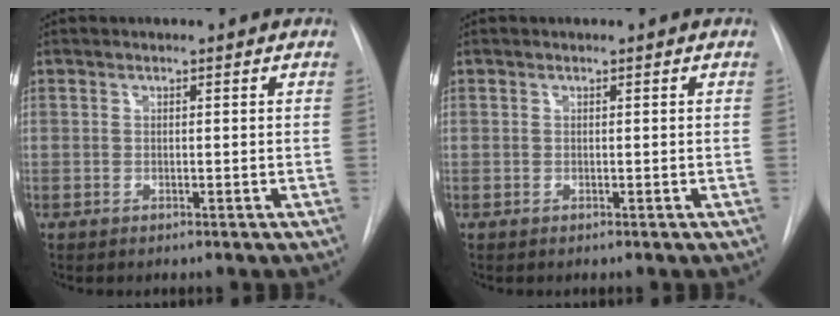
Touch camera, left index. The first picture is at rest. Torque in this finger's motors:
{"motor_torque": [0.00, 0.00, 0.00, 0.00]}